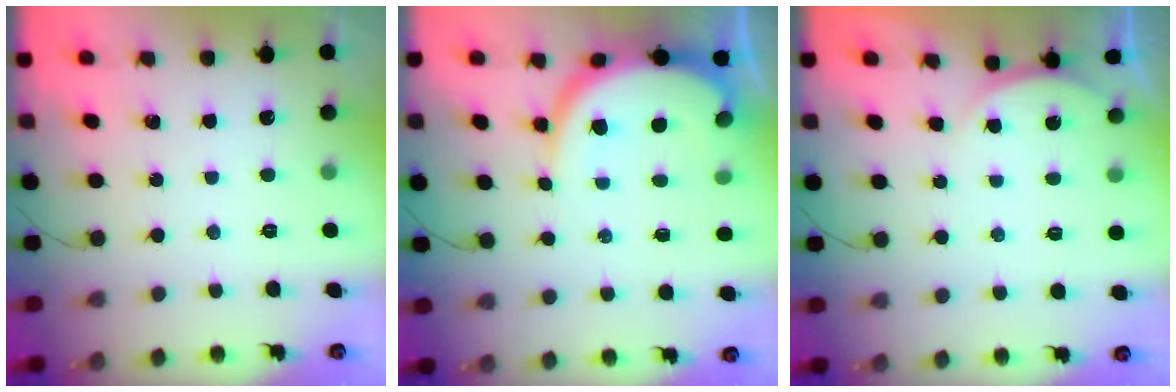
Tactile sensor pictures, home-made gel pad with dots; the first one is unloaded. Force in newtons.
{"total": 10.0, "press": 9.9, "slide": 1.1}
{"total": 2.8, "press": 2.1, "slide": 1.7}